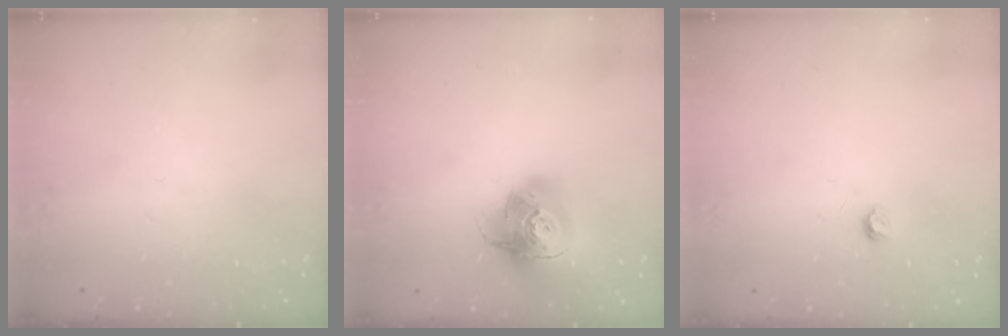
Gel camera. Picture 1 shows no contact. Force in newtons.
{"total": 17.5, "press": 17.4, "slide": 2.0}
{"total": 3.1, "press": 3.1, "slide": 0.5}